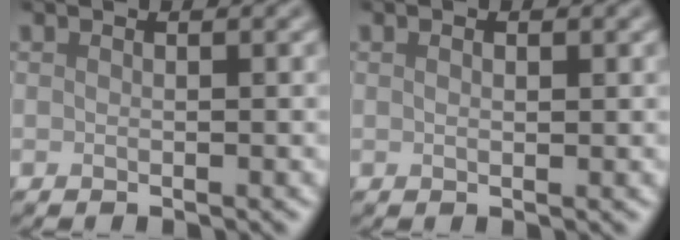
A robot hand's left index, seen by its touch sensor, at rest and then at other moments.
{"total": 1.1, "force": [0.5, 0.5, 0.8], "torque": [-0.011, -0.004, 0.010]}